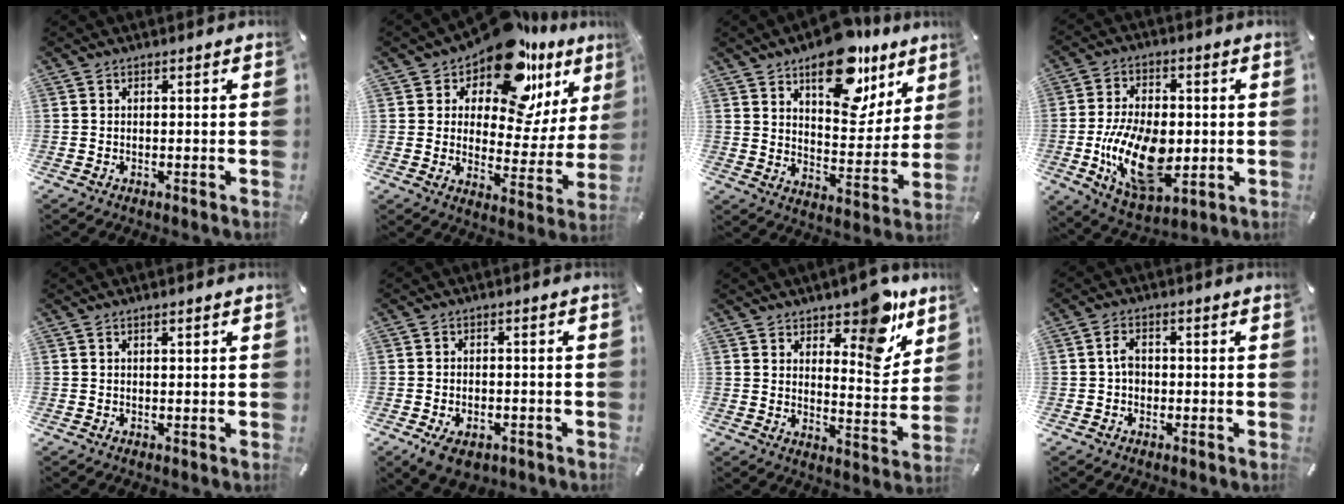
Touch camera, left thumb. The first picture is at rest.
{"total": 17.0, "force": [12.1, 8.5, 8.4], "torque": [-0.130, -0.090, 0.210]}
{"total": 19.3, "force": [12.4, 9.8, 11.0], "torque": [-0.130, -0.078, 0.207]}
{"total": 17.8, "force": [-2.9, 10.8, 13.9], "torque": [-0.276, -0.001, -0.050]}
{"total": 0.7, "force": [0.3, 0.1, 0.6], "torque": [-0.010, 0.001, 0.005]}
{"total": 5.1, "force": [-2.5, 3.4, 3.0], "torque": [-0.050, 0.008, -0.046]}
{"total": 12.9, "force": [9.0, 5.9, 7.1], "torque": [-0.070, -0.077, 0.154]}
{"total": 3.0, "force": [-0.2, 2.2, 2.1], "torque": [-0.039, 0.006, -0.005]}